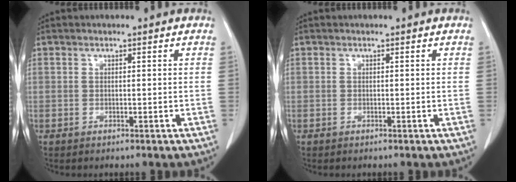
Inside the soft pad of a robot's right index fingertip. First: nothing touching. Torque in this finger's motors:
{"motor_torque": [0.11, 0.11, 0.00, -0.01]}